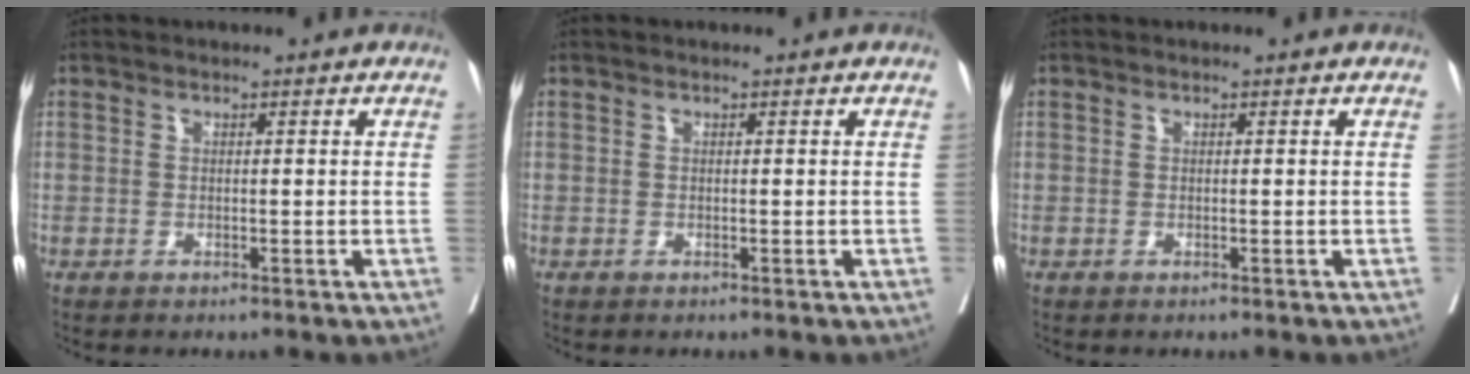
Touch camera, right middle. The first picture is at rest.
{"total": 0.0}
{"total": 0.0}